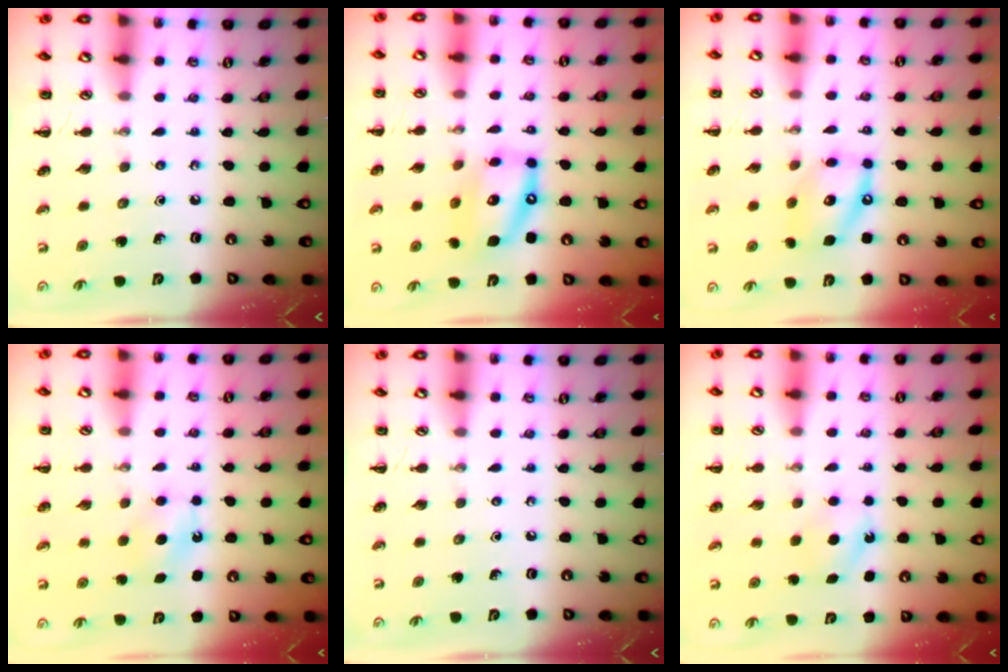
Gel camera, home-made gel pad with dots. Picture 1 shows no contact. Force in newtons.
{"total": 12.8, "press": 12.3, "slide": 3.4}
{"total": 12.6, "press": 12.4, "slide": 2.6}
{"total": 6.1, "press": 5.9, "slide": 1.7}
{"total": 0.0}
{"total": 4.9, "press": 4.7, "slide": 1.6}